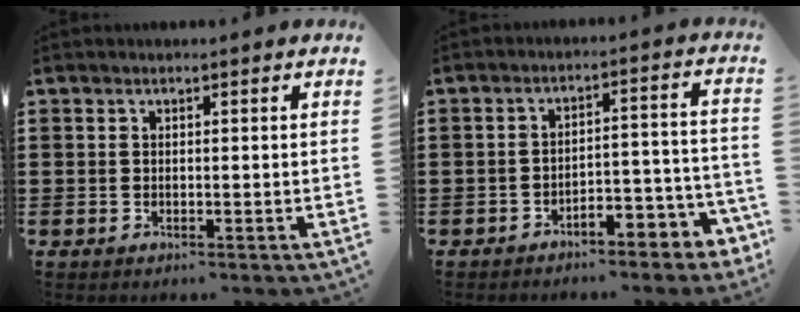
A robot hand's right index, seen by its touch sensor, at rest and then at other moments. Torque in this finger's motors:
{"motor_torque": [0.68, -0.50, 0.11, 0.06]}